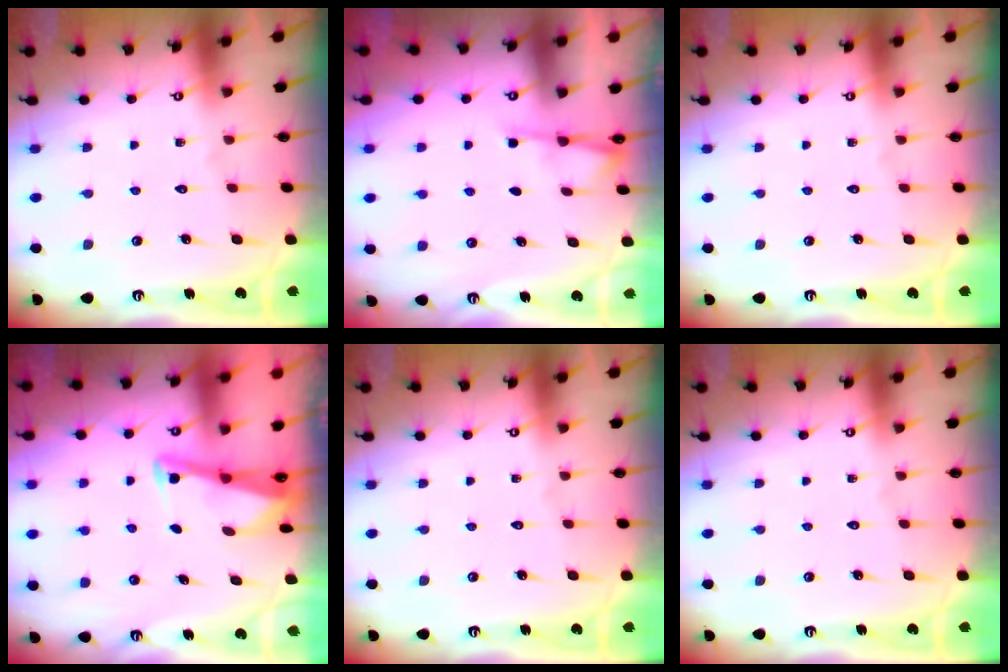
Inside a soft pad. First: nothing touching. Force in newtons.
{"total": 2.4, "press": 2.4, "slide": 0.5}
{"total": 0.0}
{"total": 2.8, "press": 2.8, "slide": 0.4}
{"total": 0.0}
{"total": 0.0}